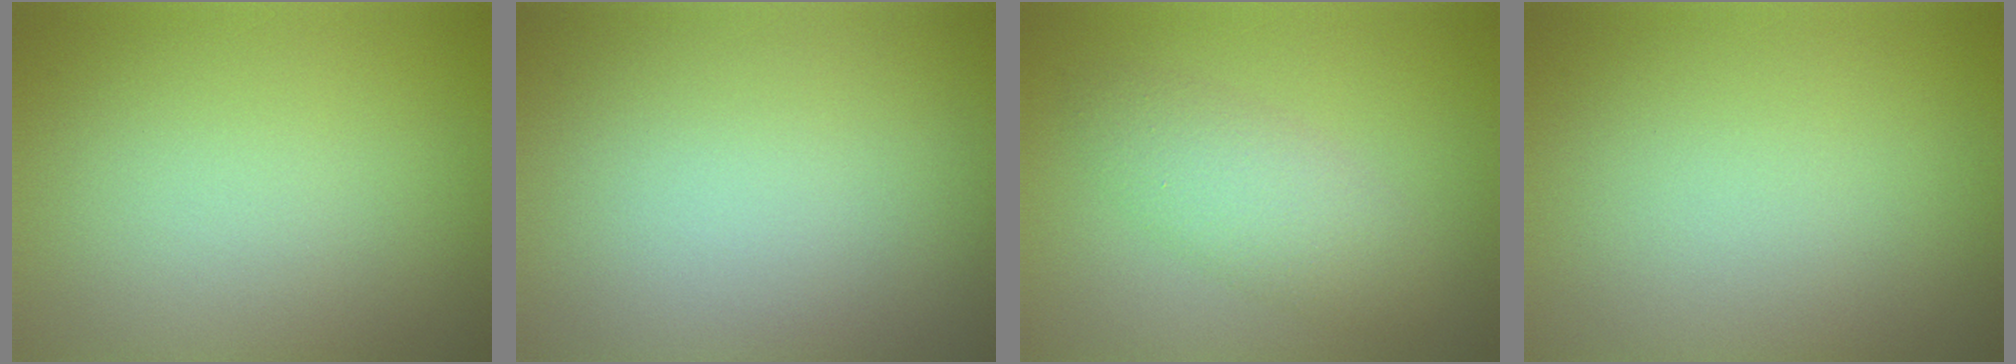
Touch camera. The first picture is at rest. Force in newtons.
{"total": 0.0}
{"total": 3.3, "press": 3.3, "slide": 0.1}
{"total": 0.0}